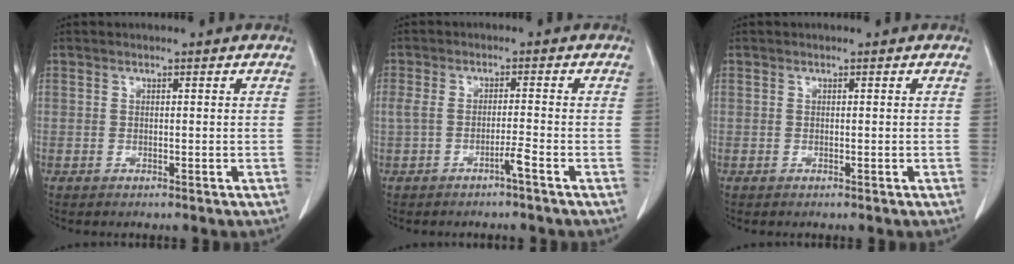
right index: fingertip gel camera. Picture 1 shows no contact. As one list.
[{"total": 2.6, "force": [-1.3, -0.2, 2.2], "torque": [-0.043, 0.009, -0.022]}, {"total": 0.0}]